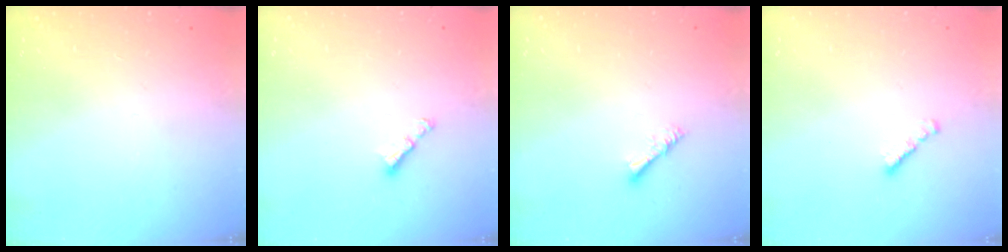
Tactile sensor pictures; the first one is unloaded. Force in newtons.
{"total": 3.0, "press": 2.9, "slide": 0.5}
{"total": 3.6, "press": 3.5, "slide": 0.7}
{"total": 1.0, "press": 0.8, "slide": 0.5}